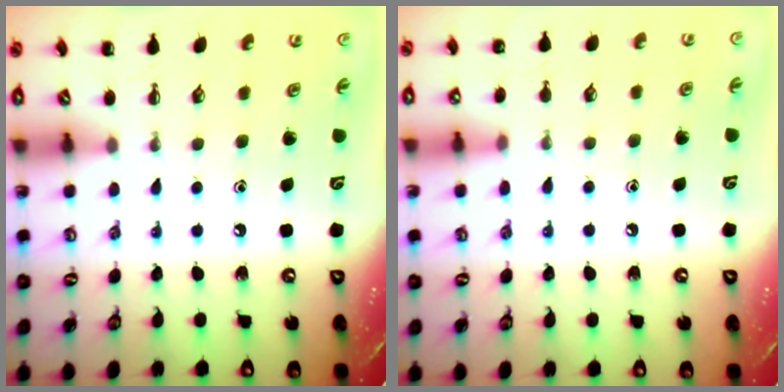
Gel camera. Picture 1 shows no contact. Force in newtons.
{"total": 5.1, "press": 4.8, "slide": 1.7}